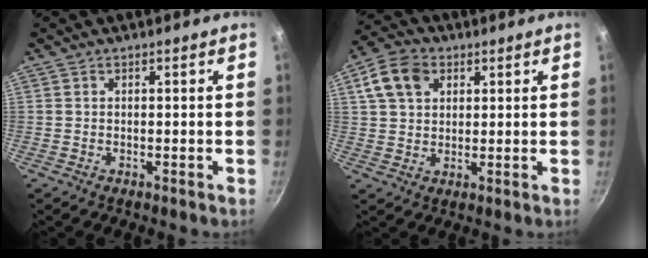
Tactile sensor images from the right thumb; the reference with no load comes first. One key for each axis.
{"total": 9.0, "fx": 3.4, "fy": 6.5, "fz": 5.2, "tx": -0.085, "ty": 0.005, "tz": 0.053}